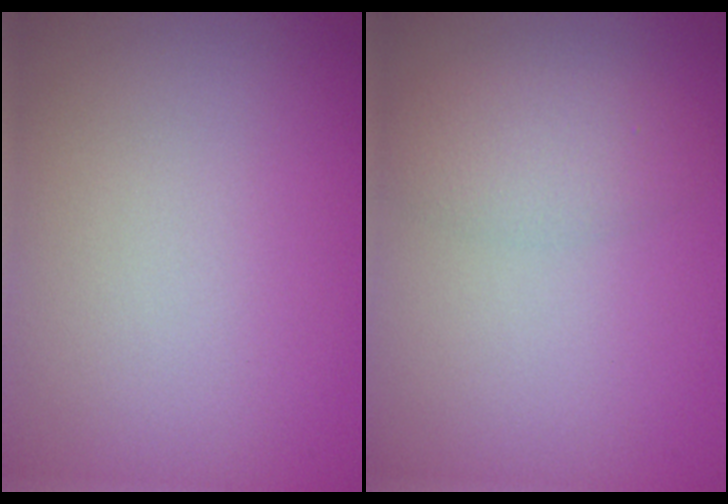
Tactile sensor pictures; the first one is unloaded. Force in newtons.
{"total": 2.5, "press": 2.5, "slide": 0.1}